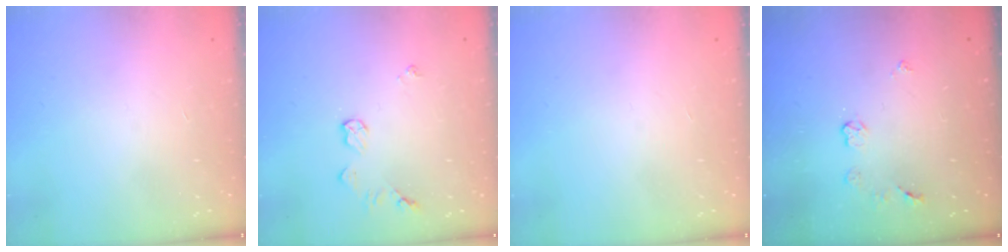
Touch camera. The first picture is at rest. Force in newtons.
{"total": 5.8, "press": 5.8, "slide": 0.6}
{"total": 0.0}
{"total": 4.3, "press": 4.3, "slide": 0.5}